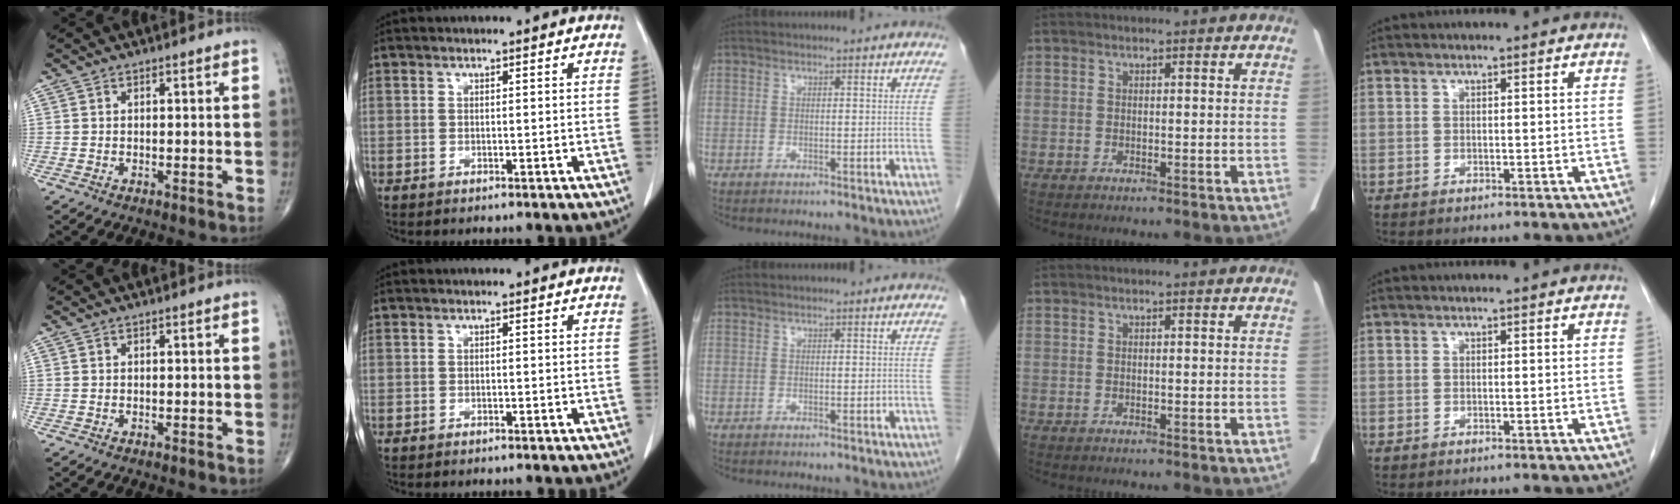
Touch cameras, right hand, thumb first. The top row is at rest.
{}